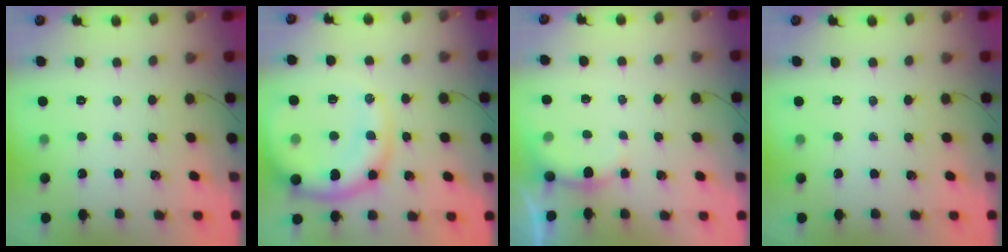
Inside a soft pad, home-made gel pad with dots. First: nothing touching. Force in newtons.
{"total": 13.7, "press": 13.3, "slide": 3.5}
{"total": 2.7, "press": 2.5, "slide": 0.8}
{"total": 0.0}